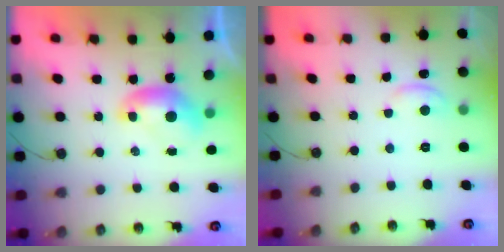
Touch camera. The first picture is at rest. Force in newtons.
{"total": 1.5, "press": 1.4, "slide": 0.5}